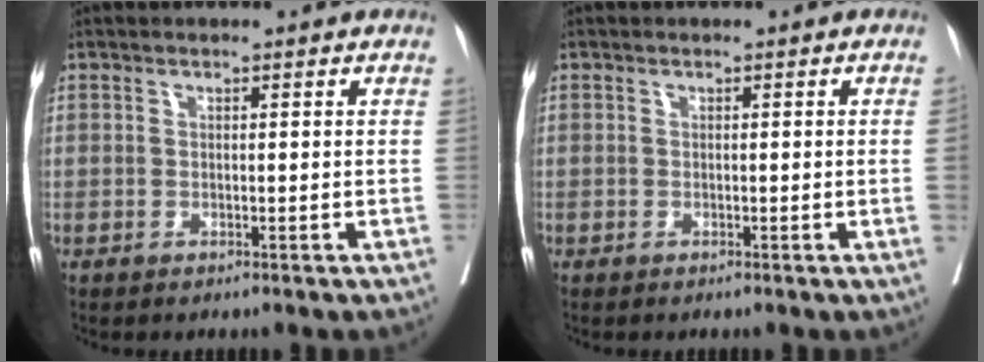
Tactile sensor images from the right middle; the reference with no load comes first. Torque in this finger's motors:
{"motor_torque": [1.08, -1.06, -0.63, -0.21]}